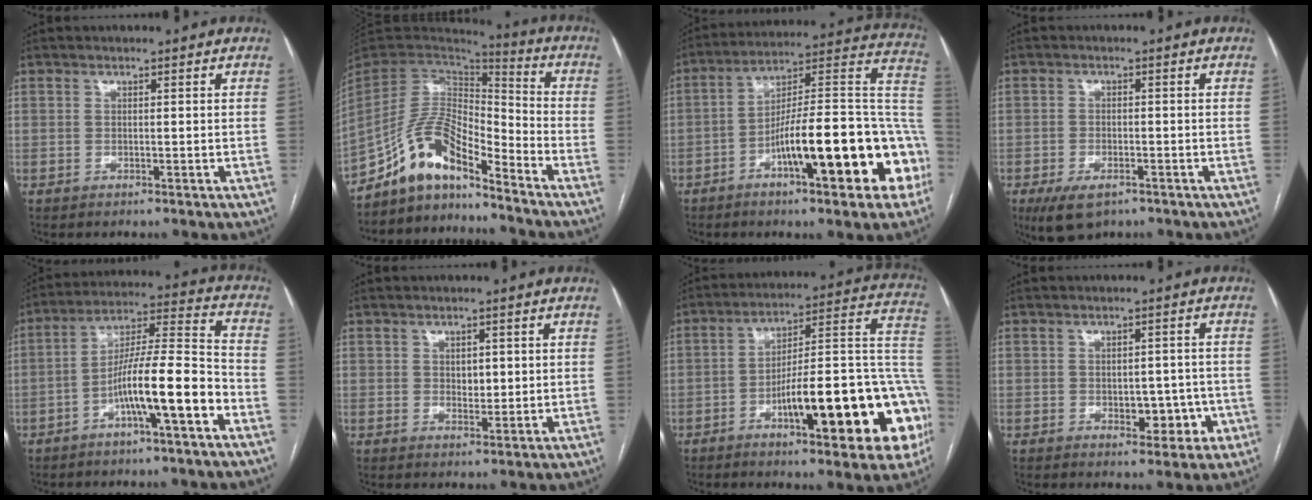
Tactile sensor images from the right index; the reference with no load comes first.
{"total": 12.0, "force": [-9.7, 3.2, 6.5], "torque": [-0.128, 0.029, -0.179]}
{"total": 22.6, "force": [-7.9, 4.1, 20.8], "torque": [-0.239, 0.032, -0.112]}
{"total": 5.6, "force": [-3.6, 2.7, 3.4], "torque": [-0.071, -0.010, -0.053]}
{"total": 12.8, "force": [-5.5, 0.8, 11.6], "torque": [-0.202, 0.018, -0.092]}
{"total": 2.7, "force": [0.6, 1.7, 2.0], "torque": [-0.026, -0.003, 0.011]}
{"total": 24.9, "force": [-8.2, 5.4, 22.9], "torque": [-0.231, 0.027, -0.108]}
{"total": 5.5, "force": [-1.7, 3.3, 4.1], "torque": [-0.038, 0.014, -0.013]}